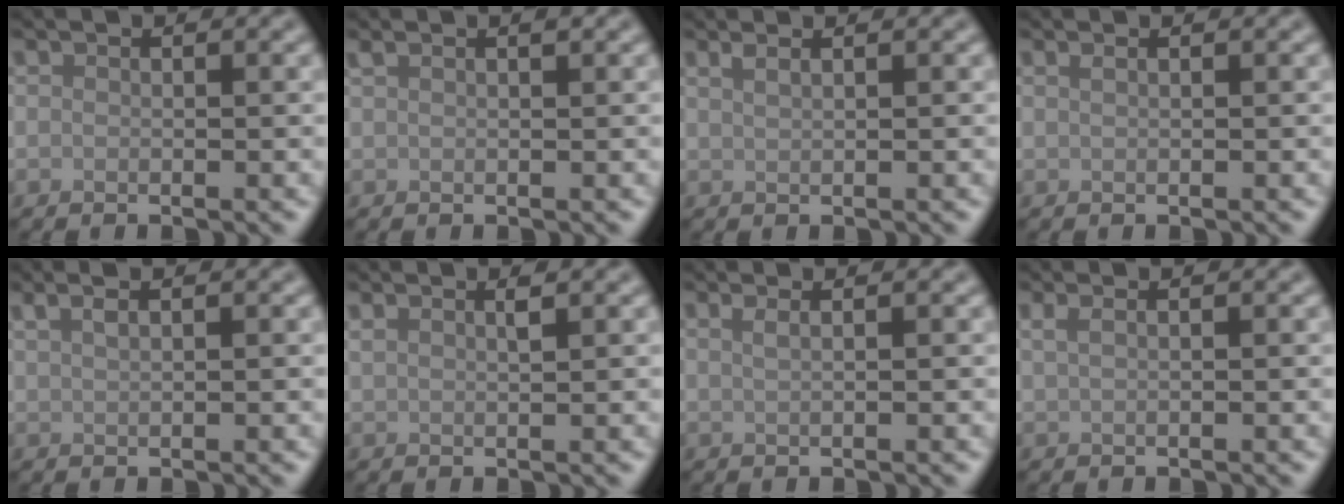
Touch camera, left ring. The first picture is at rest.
{"total": 1.2, "force": [0.8, 0.3, 0.8], "torque": [-0.015, 0.002, 0.013]}
{"total": 1.5, "force": [1.1, 0.6, 0.9], "torque": [-0.006, -0.001, 0.010]}
{"total": 0.7, "force": [0.4, 0.3, 0.5], "torque": [-0.005, 0.000, 0.003]}
{"total": 2.2, "force": [1.5, 0.8, 1.4], "torque": [-0.016, 0.004, 0.017]}
{"total": 1.4, "force": [0.9, 0.4, 1.0], "torque": [-0.014, 0.002, 0.014]}
{"total": 2.3, "force": [1.2, 1.2, 1.5], "torque": [-0.006, 0.002, -0.008]}
{"total": 1.8, "force": [0.9, 0.9, 1.3], "torque": [-0.019, -0.004, 0.004]}